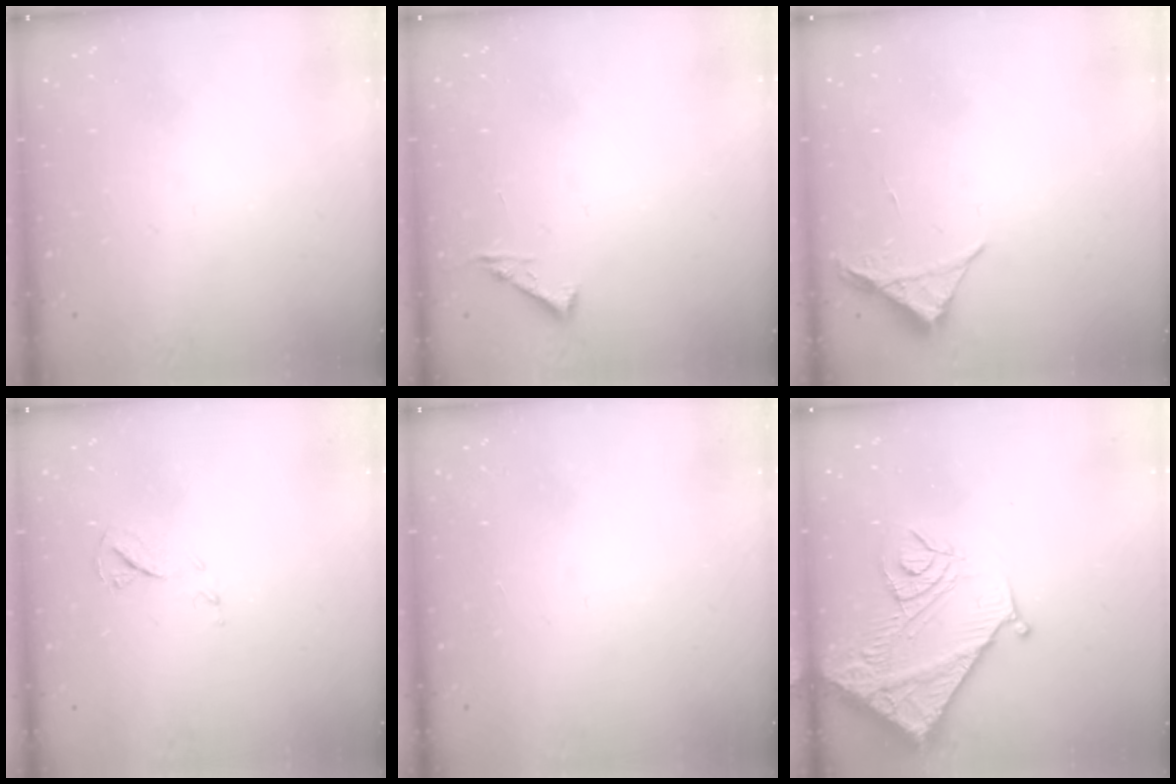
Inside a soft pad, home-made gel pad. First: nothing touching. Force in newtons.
{"total": 5.3, "press": 5.2, "slide": 0.7}
{"total": 3.9, "press": 3.8, "slide": 0.5}
{"total": 5.7, "press": 5.6, "slide": 0.5}
{"total": 1.5, "press": 1.5, "slide": 0.1}
{"total": 16.5, "press": 16.4, "slide": 2.0}